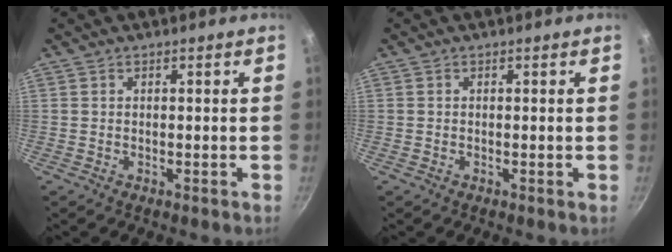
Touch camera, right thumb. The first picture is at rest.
{"total": 0.0}